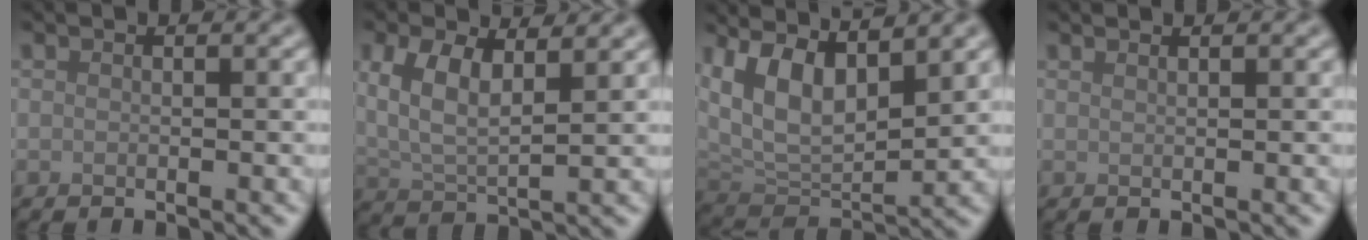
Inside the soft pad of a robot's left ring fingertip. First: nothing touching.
{"total": 5.8, "force": [2.6, 2.6, 4.4], "torque": [-0.095, 0.001, 0.048]}
{"total": 7.9, "force": [3.5, 3.5, 6.2], "torque": [-0.116, 0.000, 0.065]}
{"total": 1.0, "force": [0.8, 0.4, 0.5], "torque": [0.000, -0.001, 0.002]}